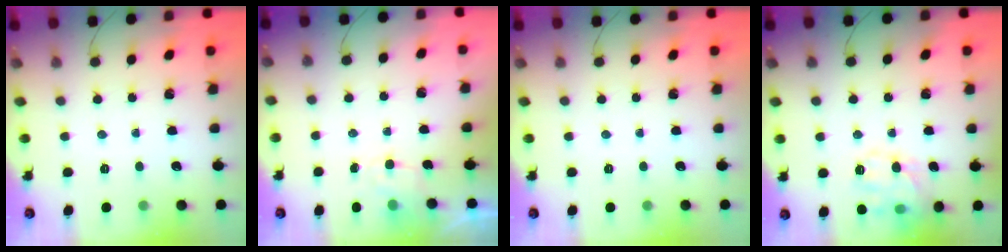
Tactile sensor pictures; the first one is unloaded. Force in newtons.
{"total": 3.8, "press": 3.6, "slide": 1.1}
{"total": 0.0}
{"total": 13.3, "press": 13.3, "slide": 0.7}